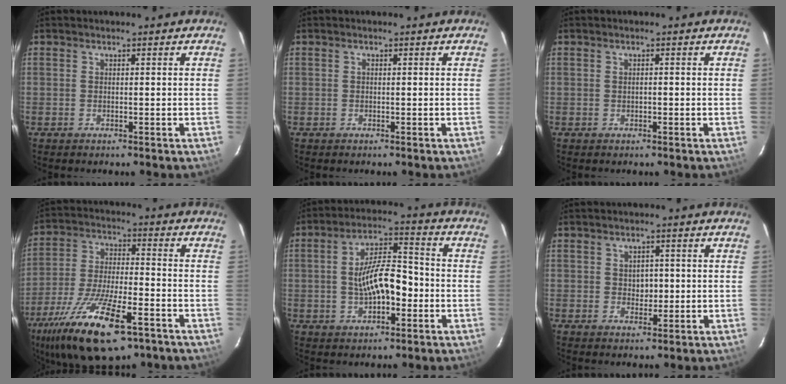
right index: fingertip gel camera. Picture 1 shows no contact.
{"total": 0.0}
{"total": 0.5, "force": [-0.2, 0.3, 0.4], "torque": [-0.006, 0.004, -0.004]}
{"total": 19.8, "force": [-11.8, 6.6, 14.4], "torque": [-0.284, -0.042, -0.207]}
{"total": 10.8, "force": [-1.8, 4.7, 9.6], "torque": [-0.177, 0.014, -0.025]}
{"total": 2.8, "force": [0.0, 2.3, 1.7], "torque": [-0.024, 0.005, 0.001]}